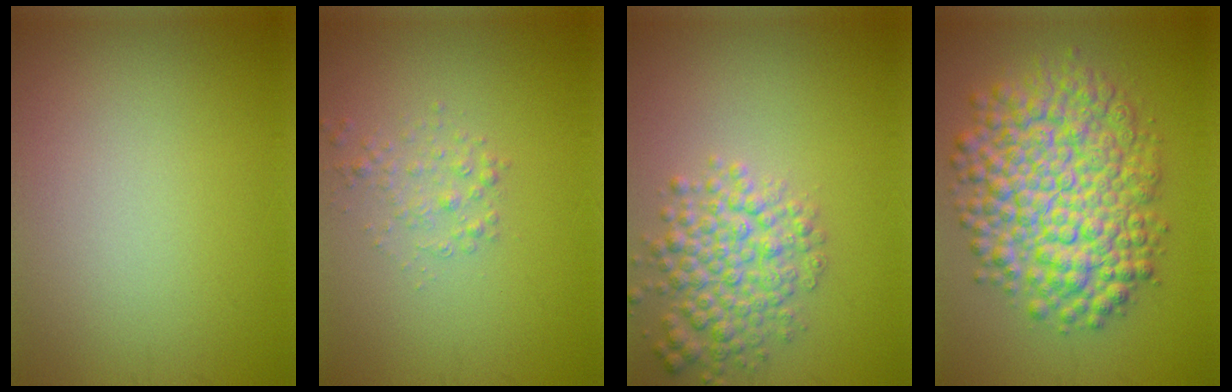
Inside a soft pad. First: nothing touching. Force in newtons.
{"total": 1.4, "press": 1.4, "slide": 0.1}
{"total": 4.6, "press": 4.6, "slide": 0.2}
{"total": 10.1, "press": 10.1, "slide": 0.2}